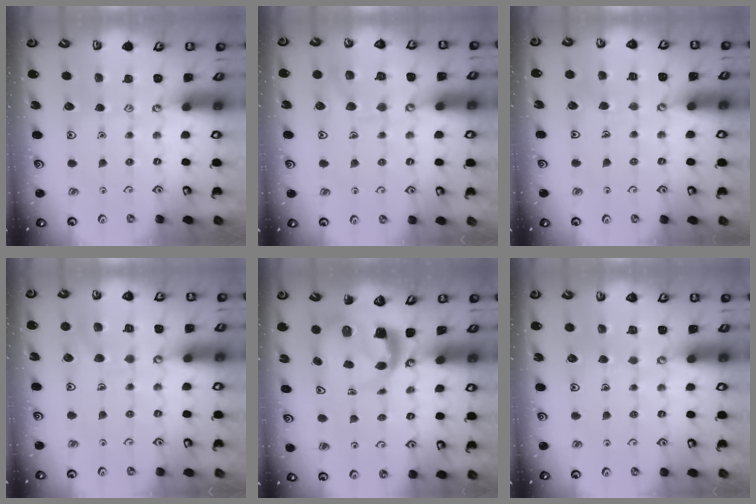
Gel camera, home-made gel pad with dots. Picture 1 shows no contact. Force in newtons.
{"total": 10.0, "press": 10.0, "slide": 0.8}
{"total": 3.6, "press": 3.6, "slide": 0.2}
{"total": 8.5, "press": 8.4, "slide": 0.7}
{"total": 4.5, "press": 4.5, "slide": 0.7}
{"total": 3.0, "press": 3.0, "slide": 0.2}